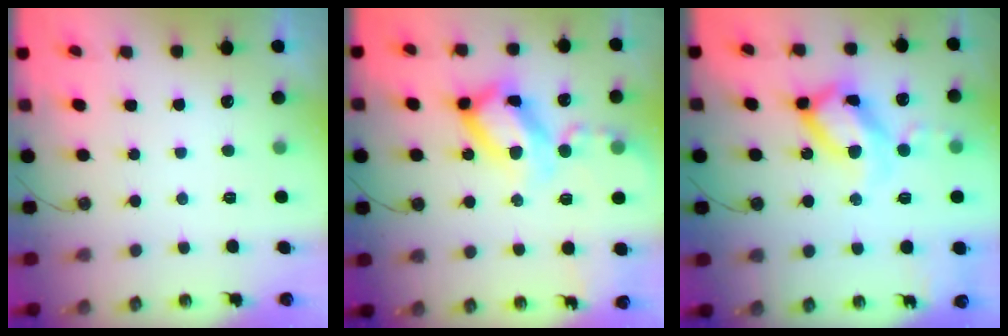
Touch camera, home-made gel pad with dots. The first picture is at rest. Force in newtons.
{"total": 22.1, "press": 22.0, "slide": 2.1}
{"total": 20.3, "press": 20.2, "slide": 1.8}